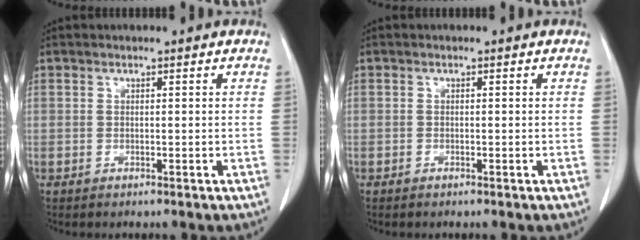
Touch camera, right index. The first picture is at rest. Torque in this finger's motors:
{"motor_torque": [-0.01, 0.02, -0.03, 0.01]}